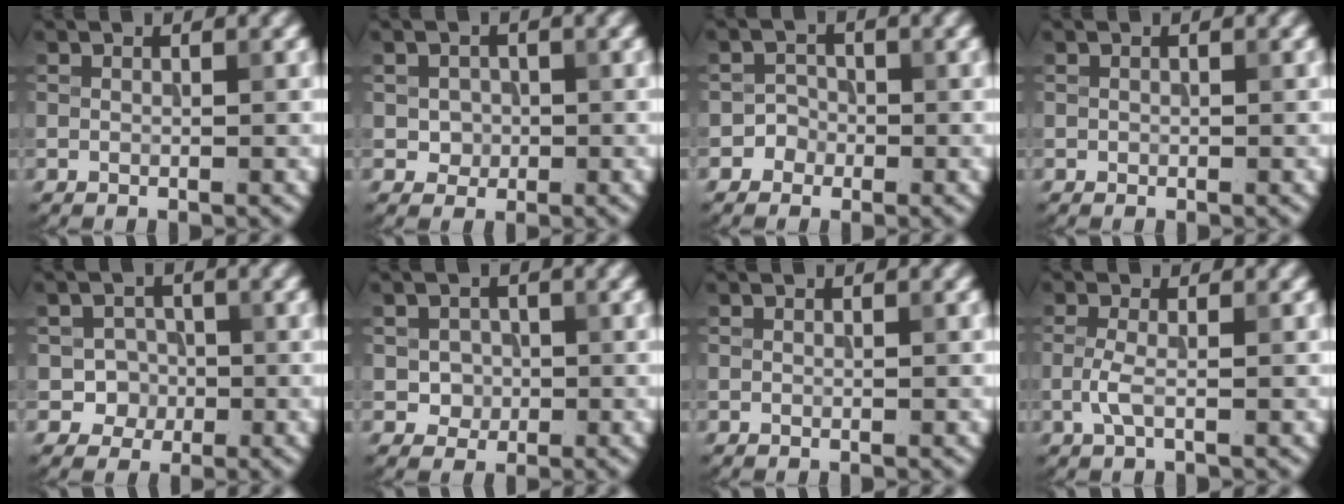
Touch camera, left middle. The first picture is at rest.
{"total": 1.6, "force": [-0.1, 1.5, 0.5], "torque": [-0.004, -0.004, -0.001]}
{"total": 1.7, "force": [-0.9, 1.4, -0.1], "torque": [0.019, 0.011, -0.017]}
{"total": 0.0}
{"total": 2.7, "force": [-0.7, 2.5, 0.5], "torque": [0.007, 0.007, -0.019]}
{"total": 1.9, "force": [-0.2, 1.8, 0.6], "torque": [-0.004, -0.004, -0.002]}
{"total": 0.0}
{"total": 1.7, "force": [-0.5, 0.4, 1.6], "torque": [-0.036, 0.000, -0.014]}